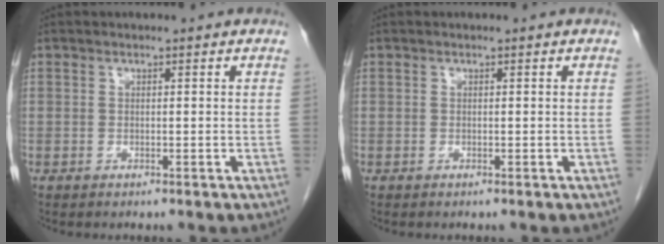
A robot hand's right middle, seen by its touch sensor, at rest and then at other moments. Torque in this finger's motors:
{"motor_torque": [-0.29, -0.11, 0.05, -0.01]}